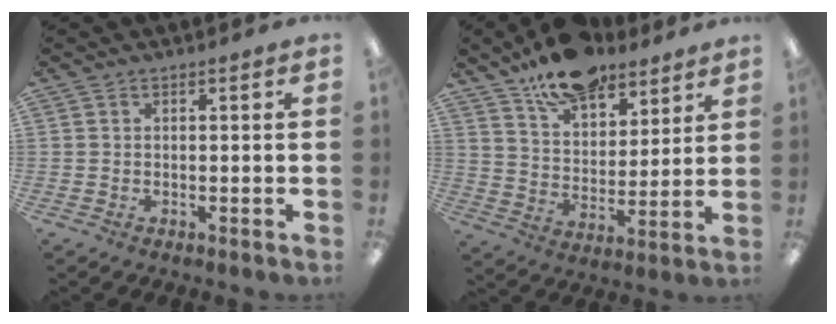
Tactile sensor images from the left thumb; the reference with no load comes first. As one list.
[{"total": 14.1, "force": [11.1, 6.6, 5.6], "torque": [-0.088, -0.065, 0.205]}]